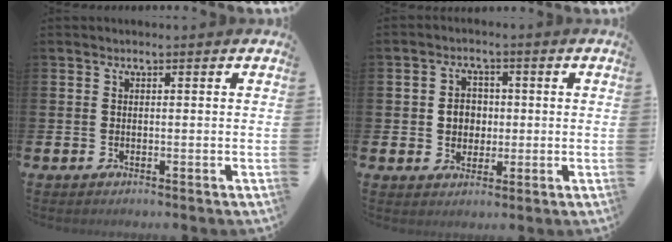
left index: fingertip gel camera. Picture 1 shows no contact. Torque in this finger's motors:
{"motor_torque": [0.37, 0.31, 0.11, 0.06]}